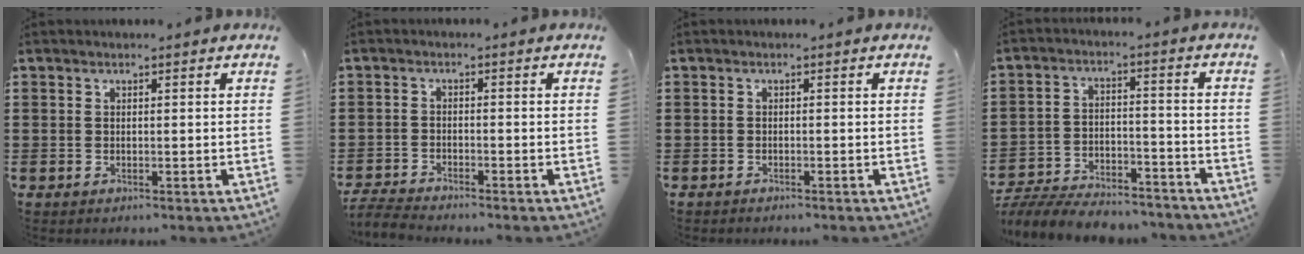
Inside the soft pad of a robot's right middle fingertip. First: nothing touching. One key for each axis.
{"total": 3.0, "fx": -3.0, "fy": 0.1, "fz": 0.6, "tx": -0.026, "ty": -0.005, "tz": -0.067}
{"total": 0.7, "fx": -0.7, "fy": 0.1, "fz": 0.0, "tx": -0.002, "ty": -0.001, "tz": -0.014}
{"total": 7.6, "fx": -7.3, "fy": 1.4, "fz": 1.6, "tx": -0.034, "ty": 0.013, "tz": -0.143}